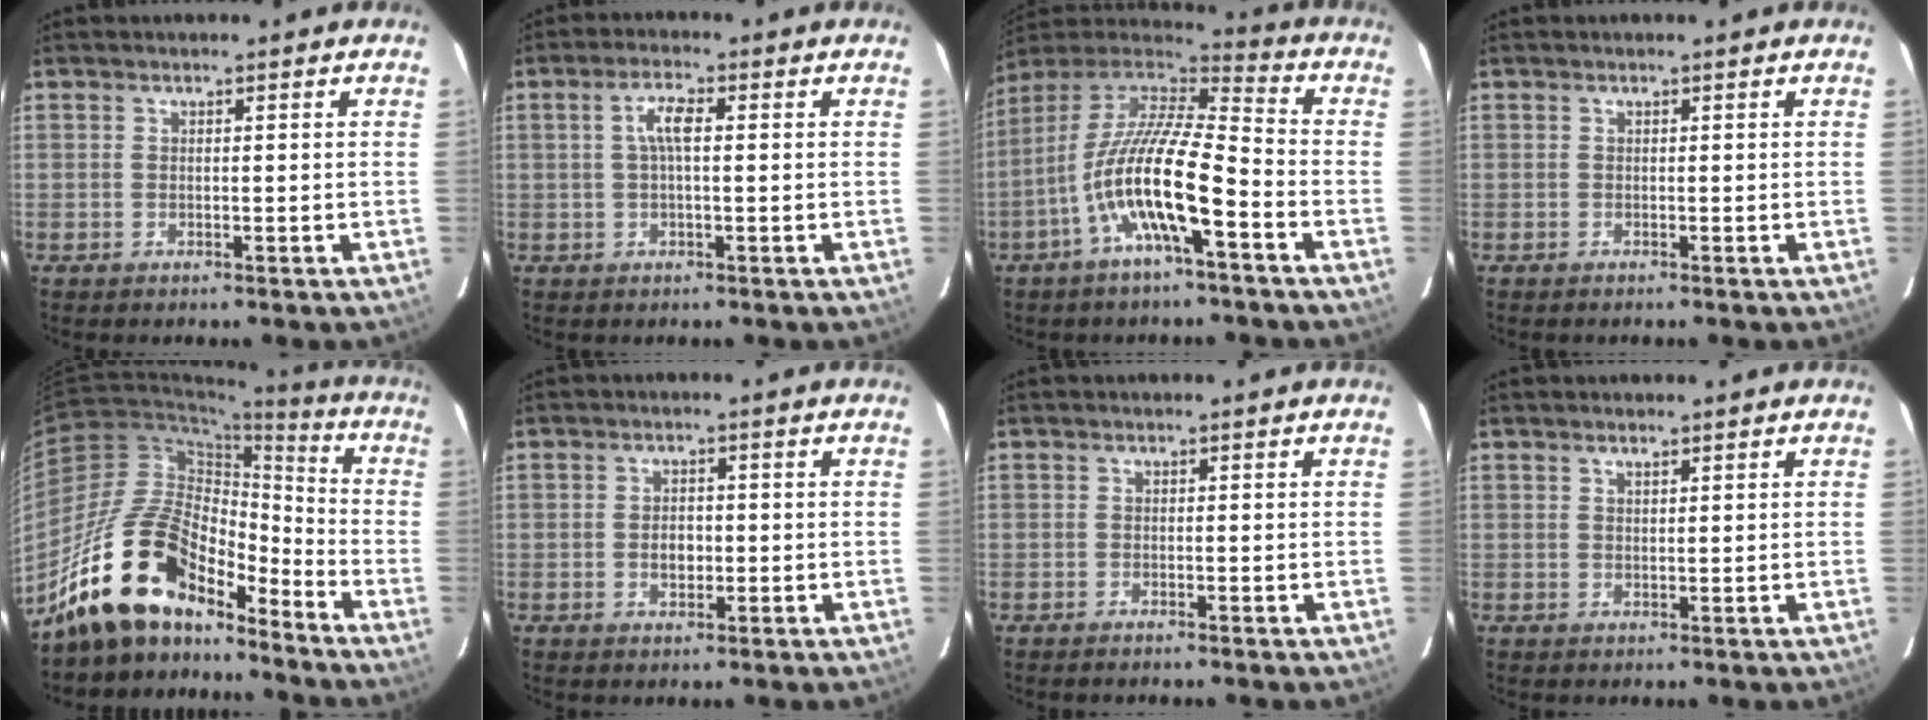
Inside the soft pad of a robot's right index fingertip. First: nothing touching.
{"total": 3.8, "force": [0.5, 1.0, 3.7], "torque": [-0.073, 0.009, 0.009]}
{"total": 16.5, "force": [-6.5, 3.4, 14.8], "torque": [-0.269, -0.012, -0.130]}
{"total": 0.0}
{"total": 19.1, "force": [-15.0, 8.0, 8.6], "torque": [-0.160, 0.020, -0.266]}
{"total": 2.8, "force": [-0.5, 2.1, 1.9], "torque": [-0.032, 0.004, -0.007]}
{"total": 0.7, "force": [-0.7, 0.1, 0.2], "torque": [-0.005, -0.002, -0.013]}
{"total": 1.0, "force": [0.8, 0.3, 0.5], "torque": [-0.008, 0.002, 0.014]}